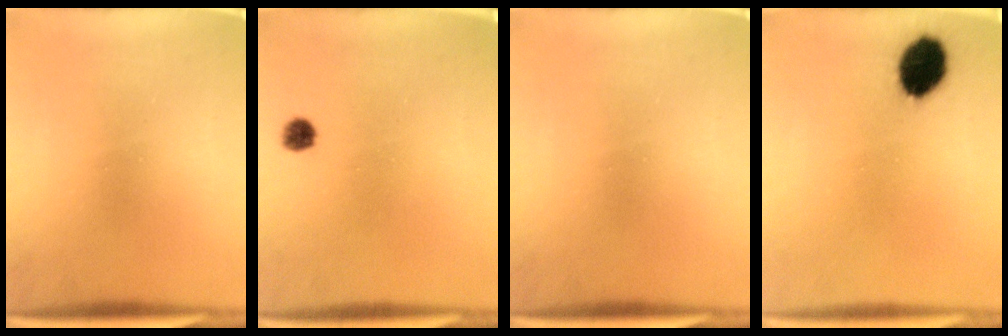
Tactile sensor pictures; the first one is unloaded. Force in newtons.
{"total": 2.2}
{"total": 0.0}
{"total": 8.6}